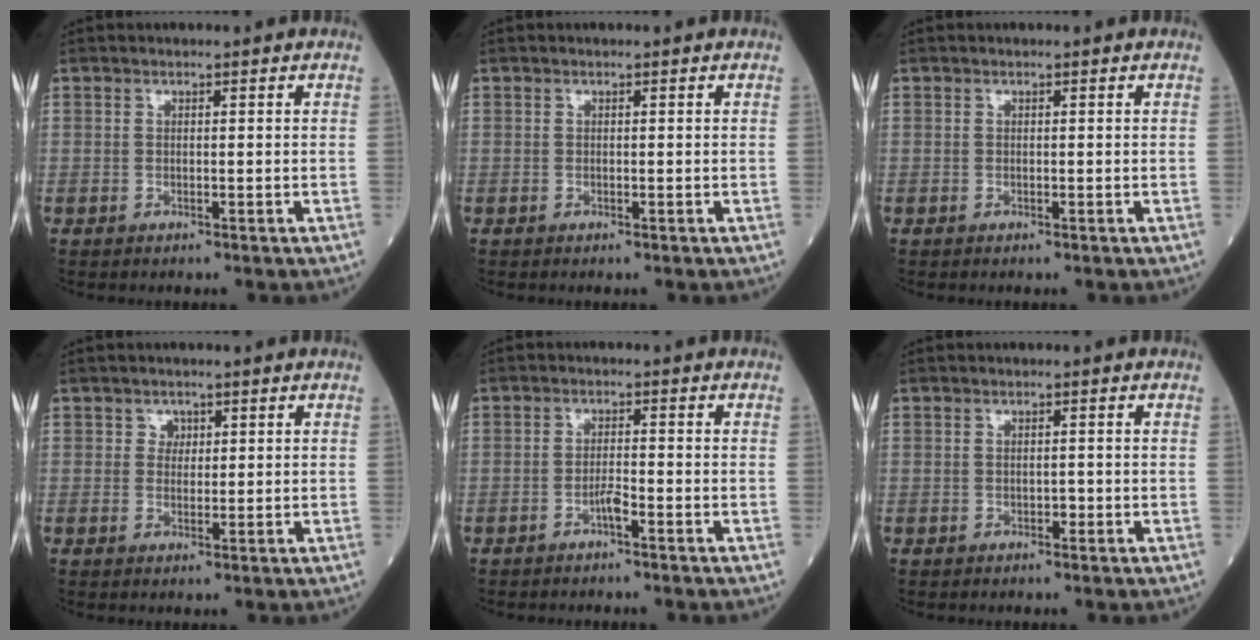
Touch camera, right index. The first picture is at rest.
{"total": 0.0}
{"total": 0.0}
{"total": 1.6, "force": [0.8, 1.4, 0.4], "torque": [0.002, -0.002, 0.008]}
{"total": 1.7, "force": [-1.2, 0.0, 1.3], "torque": [-0.026, -0.001, -0.021]}
{"total": 0.6, "force": [-0.3, 0.4, 0.3], "torque": [-0.004, 0.002, -0.004]}